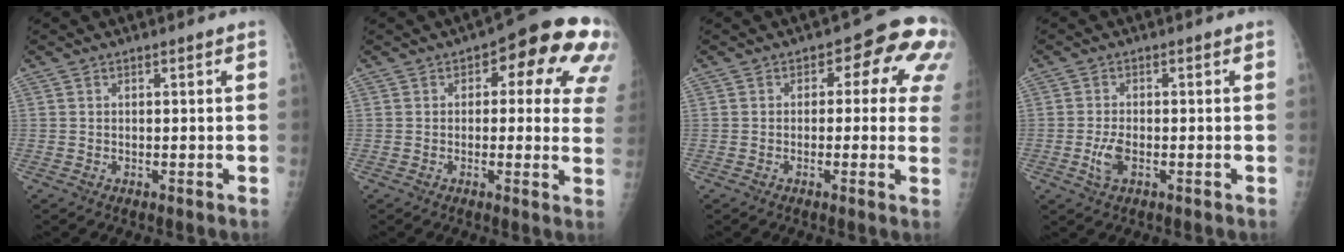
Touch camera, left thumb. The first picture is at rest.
{"total": 15.0, "force": [5.3, 6.8, 12.3], "torque": [-0.090, 0.003, 0.048]}
{"total": 9.8, "force": [2.3, 5.3, 7.9], "torque": [-0.039, 0.015, 0.014]}
{"total": 3.3, "force": [-1.1, 1.6, 2.7], "torque": [-0.062, 0.003, -0.019]}